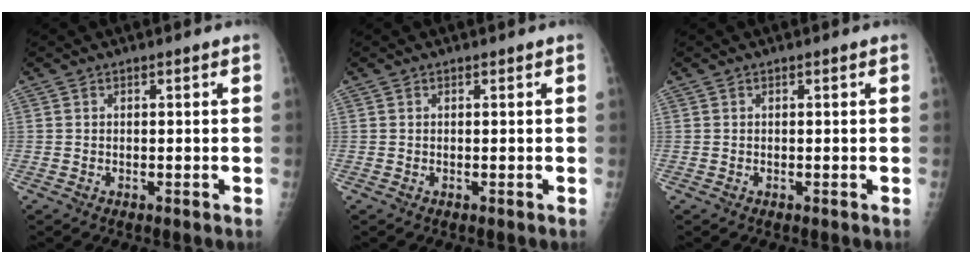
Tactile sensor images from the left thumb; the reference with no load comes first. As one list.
[{"total": 0.0}, {"total": 0.0}]